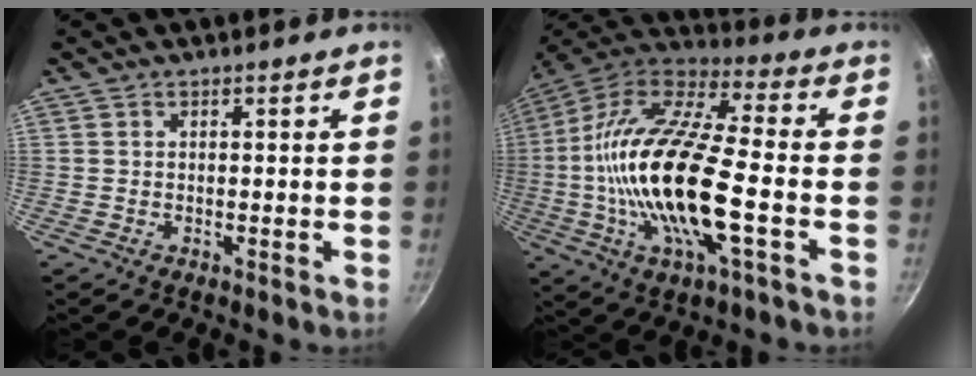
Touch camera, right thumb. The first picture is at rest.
{"total": 24.5, "force": [-3.6, 8.2, 22.8], "torque": [-0.445, 0.023, -0.083]}